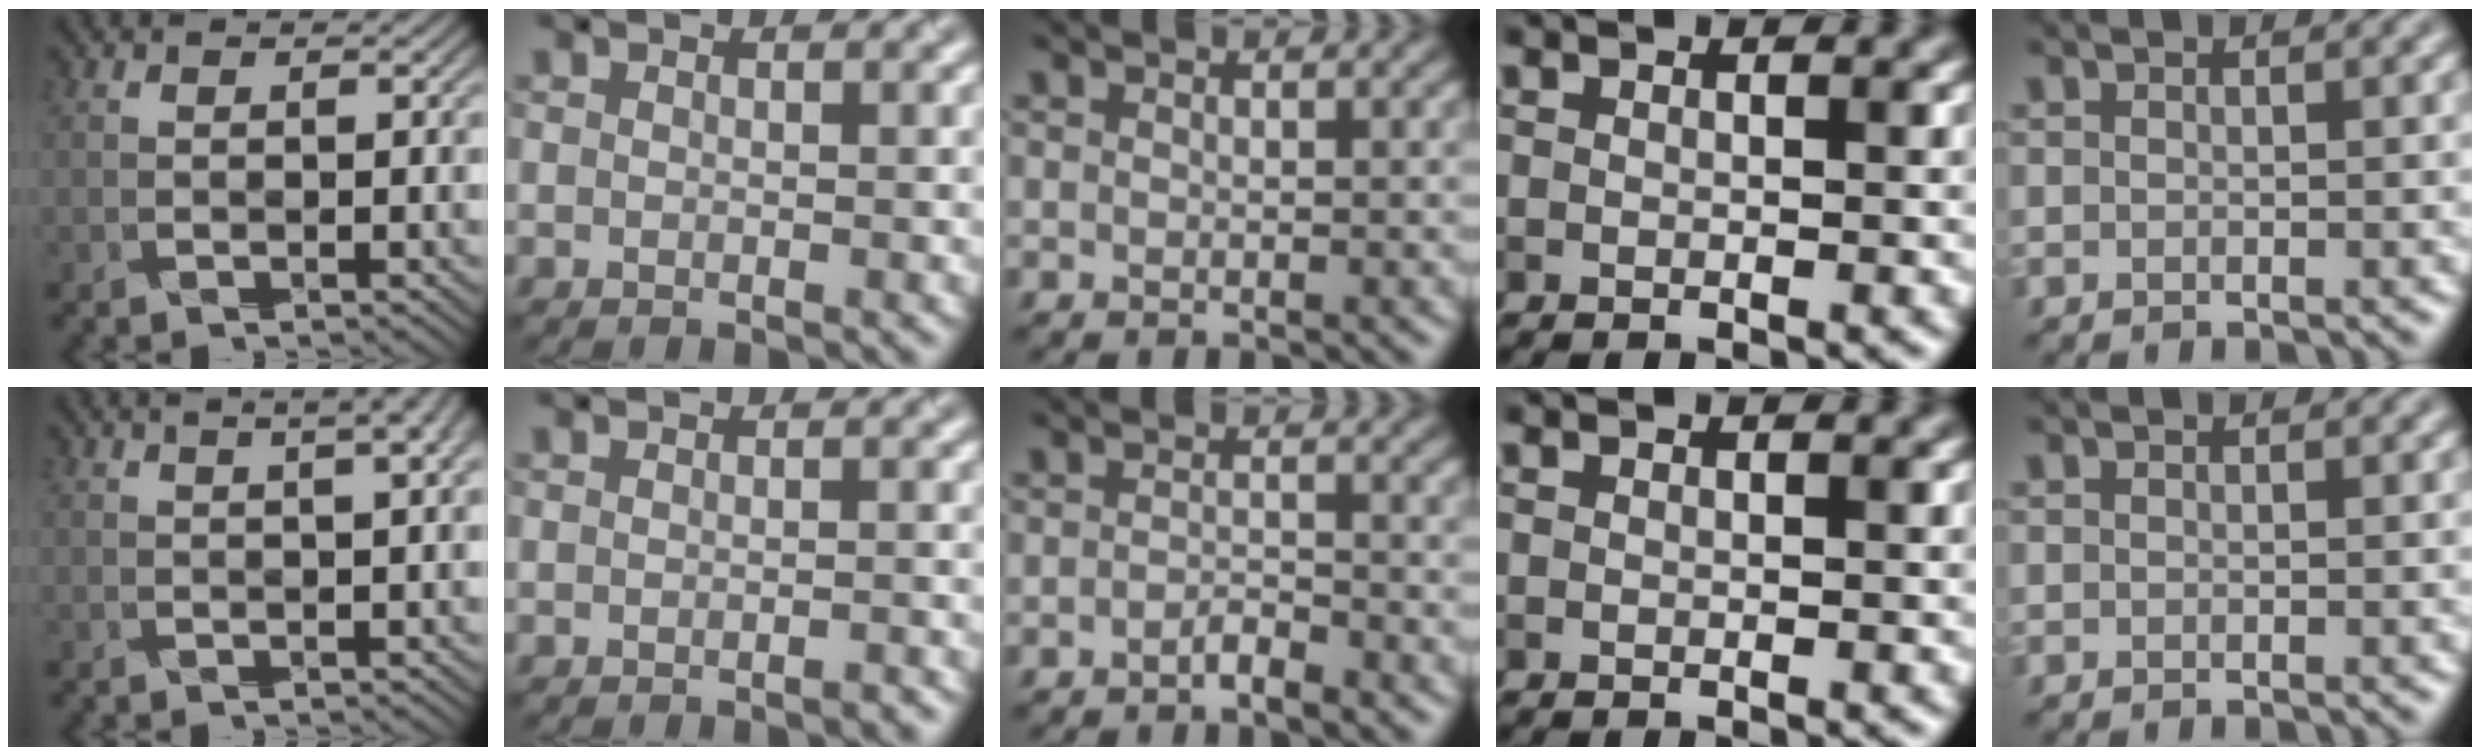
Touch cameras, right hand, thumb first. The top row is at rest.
{"thumb": {"total": 4.3, "force": [1.7, 1.2, 3.8], "torque": [-0.066, 0.012, 0.031]}, "index": {"total": 1.3, "force": [-0.7, 0.3, 1.0], "torque": [-0.010, -0.001, -0.005]}, "middle": {"total": 1.5, "force": [-1.0, 0.3, 1.1], "torque": [-0.021, 0.002, -0.020]}}